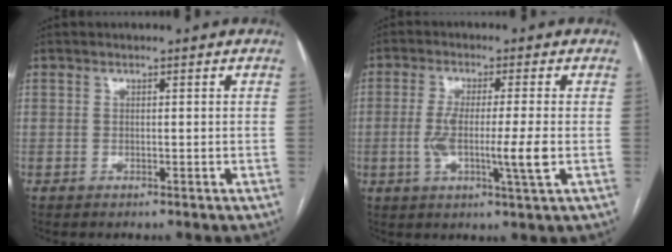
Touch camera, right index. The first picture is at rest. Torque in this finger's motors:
{"motor_torque": [1.40, -0.05, 0.59, 0.15]}